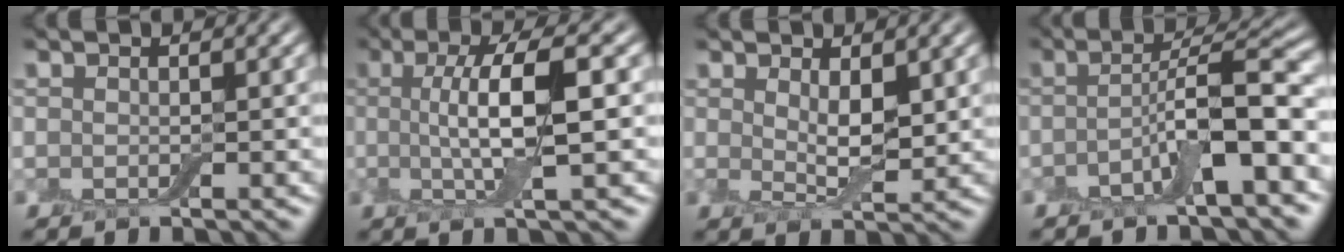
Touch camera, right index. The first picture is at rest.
{"total": 6.8, "force": [0.5, 1.7, 6.6], "torque": [-0.118, 0.005, 0.004]}
{"total": 2.8, "force": [1.0, 1.0, 2.5], "torque": [-0.046, -0.011, 0.020]}
{"total": 6.1, "force": [-1.9, 1.1, 5.7], "torque": [-0.094, 0.019, -0.042]}